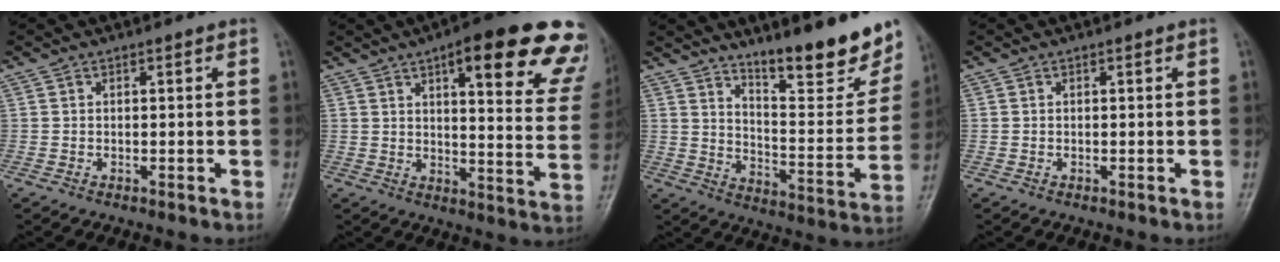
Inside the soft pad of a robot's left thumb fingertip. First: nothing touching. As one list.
[{"total": 24.4, "force": [14.4, 6.9, 18.5], "torque": [-0.199, -0.041, 0.171]}, {"total": 19.1, "force": [14.1, 4.3, 12.0], "torque": [-0.133, -0.106, 0.214]}, {"total": 0.0}]